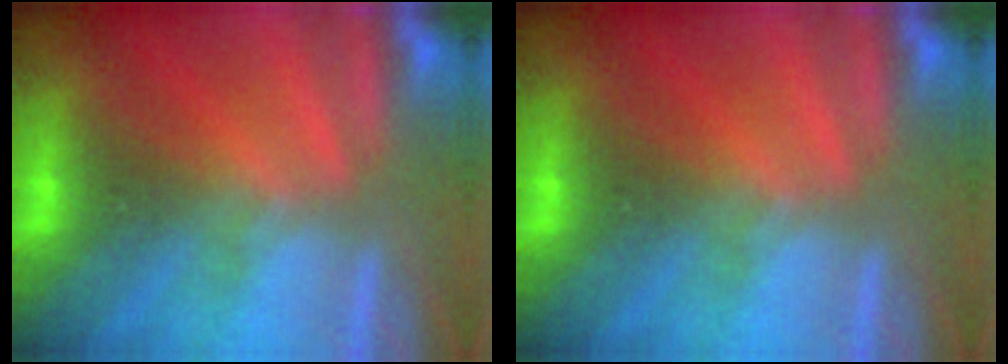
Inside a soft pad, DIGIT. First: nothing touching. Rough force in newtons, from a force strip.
{"total": 0.0}